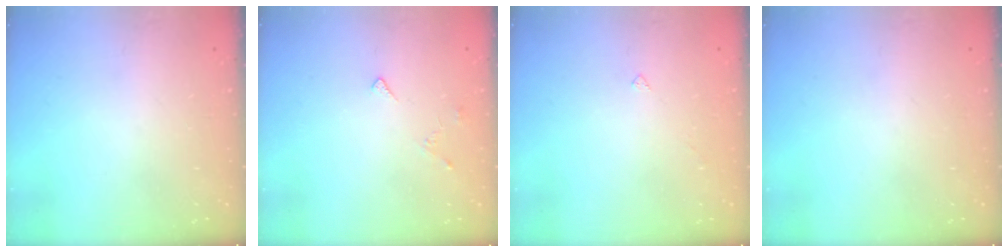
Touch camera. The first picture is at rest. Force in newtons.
{"total": 3.1, "press": 3.1, "slide": 0.5}
{"total": 2.3, "press": 2.3, "slide": 0.5}
{"total": 0.0}